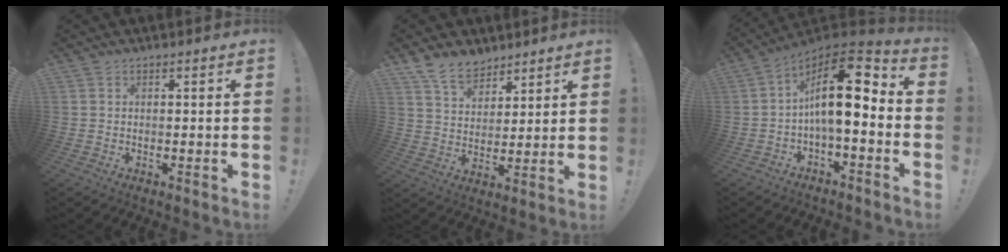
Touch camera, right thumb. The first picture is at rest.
{"total": 9.7, "force": [7.5, 5.6, 2.6], "torque": [-0.048, -0.052, 0.147]}
{"total": 16.1, "force": [1.6, 6.5, 14.6], "torque": [-0.237, -0.003, 0.025]}